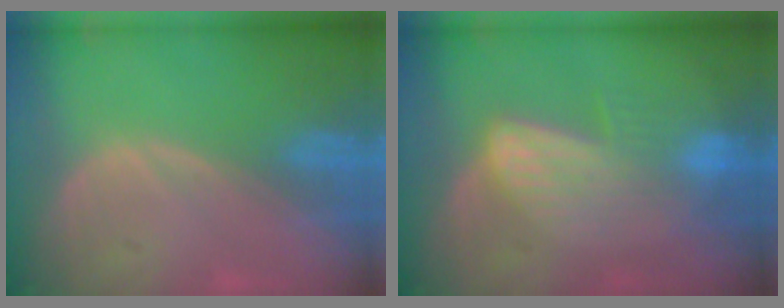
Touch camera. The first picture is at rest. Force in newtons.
{"total": 6.7, "press": 6.3, "slide": 2.4}